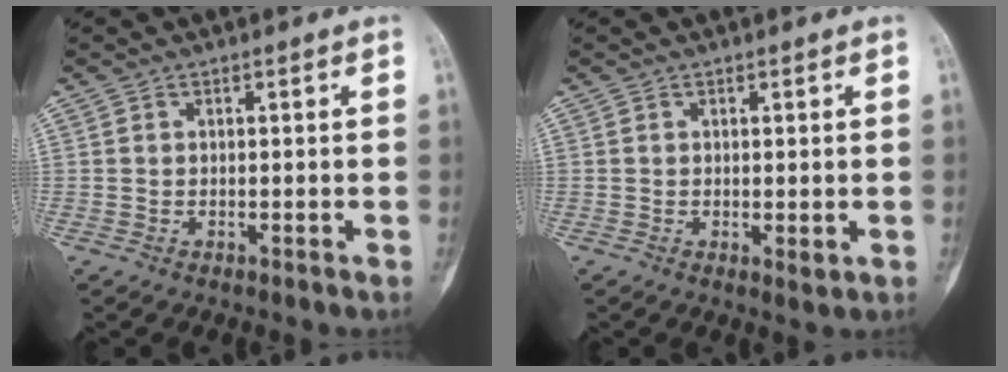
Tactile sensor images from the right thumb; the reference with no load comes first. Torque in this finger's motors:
{"motor_torque": [0.53, 0.29, 0.07, -0.20, 0.06]}